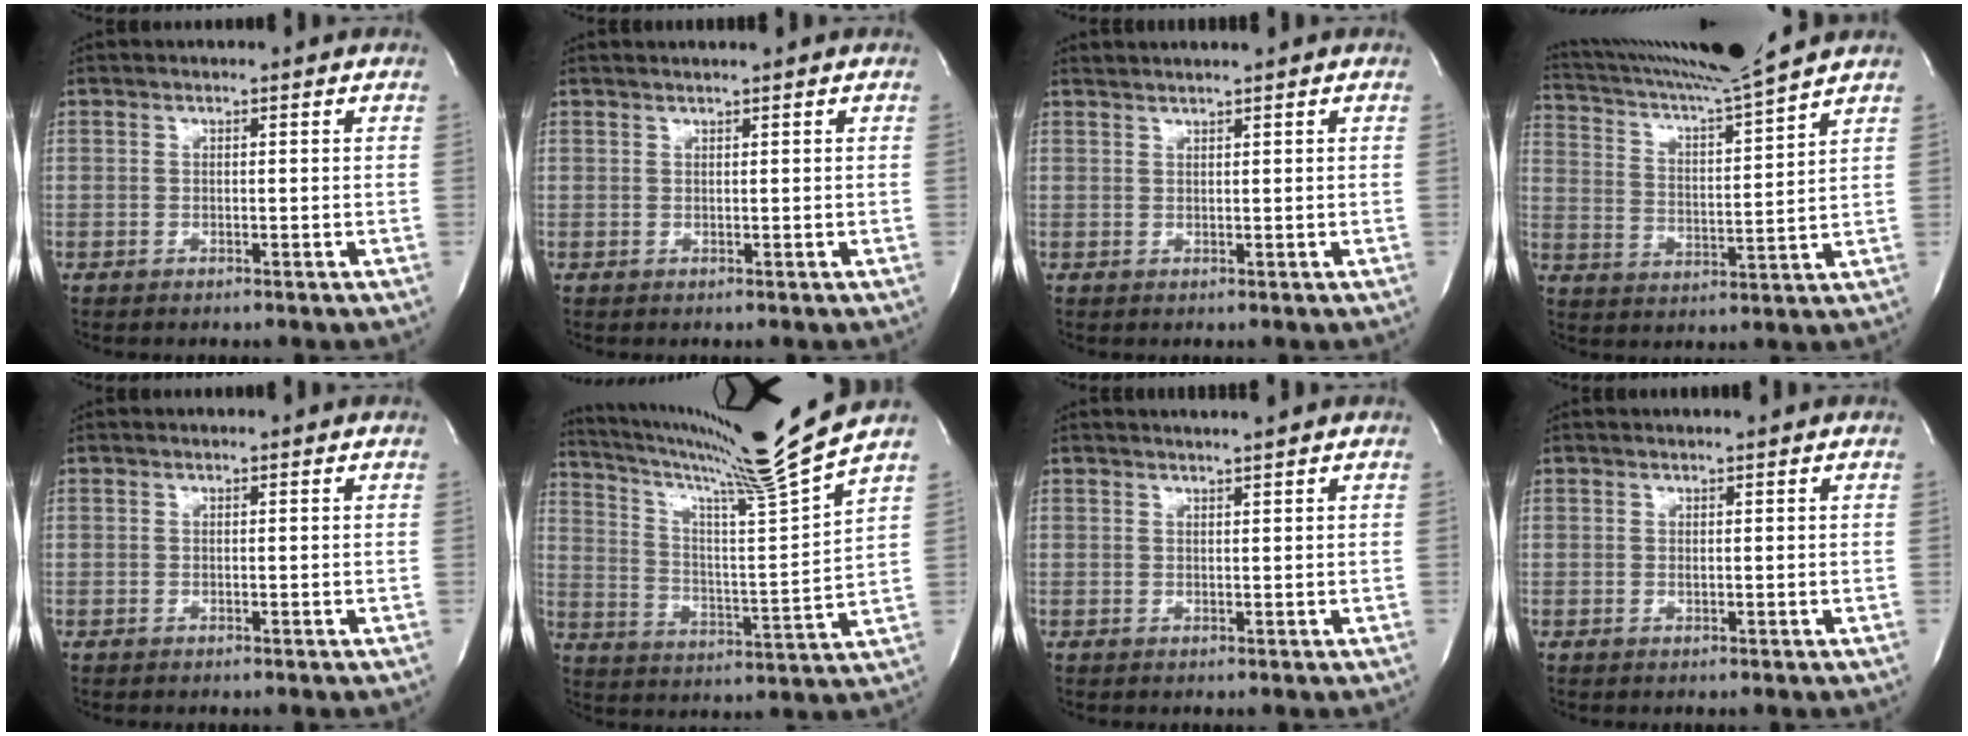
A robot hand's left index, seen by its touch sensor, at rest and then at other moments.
{"total": 1.0, "force": [0.9, -0.2, 0.4], "torque": [-0.007, 0.002, 0.018]}
{"total": 2.2, "force": [2.0, -0.5, 0.8], "torque": [-0.008, 0.013, 0.038]}
{"total": 15.0, "force": [13.6, -2.7, 5.5], "torque": [-0.112, -0.027, 0.227]}
{"total": 0.0}
{"total": 18.0, "force": [15.5, -4.4, 8.0], "torque": [-0.142, -0.059, 0.239]}
{"total": 1.8, "force": [1.6, -0.5, 0.7], "torque": [-0.007, 0.001, 0.027]}
{"total": 0.6, "force": [0.4, 0.0, 0.5], "torque": [-0.011, 0.001, 0.008]}